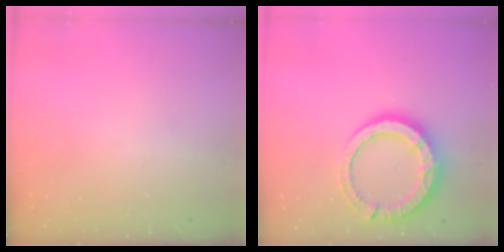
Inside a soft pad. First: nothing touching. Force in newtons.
{"total": 13.3, "press": 13.2, "slide": 1.6}